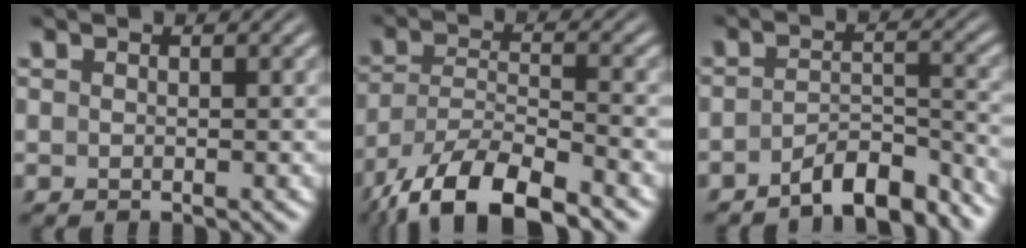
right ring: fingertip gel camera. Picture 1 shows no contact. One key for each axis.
{"total": 9.3, "fx": -6.1, "fy": 4.5, "fz": 5.4, "tx": -0.105, "ty": -0.035, "tz": -0.083}
{"total": 6.5, "fx": -5.8, "fy": 1.5, "fz": 2.4, "tx": -0.031, "ty": -0.016, "tz": -0.087}